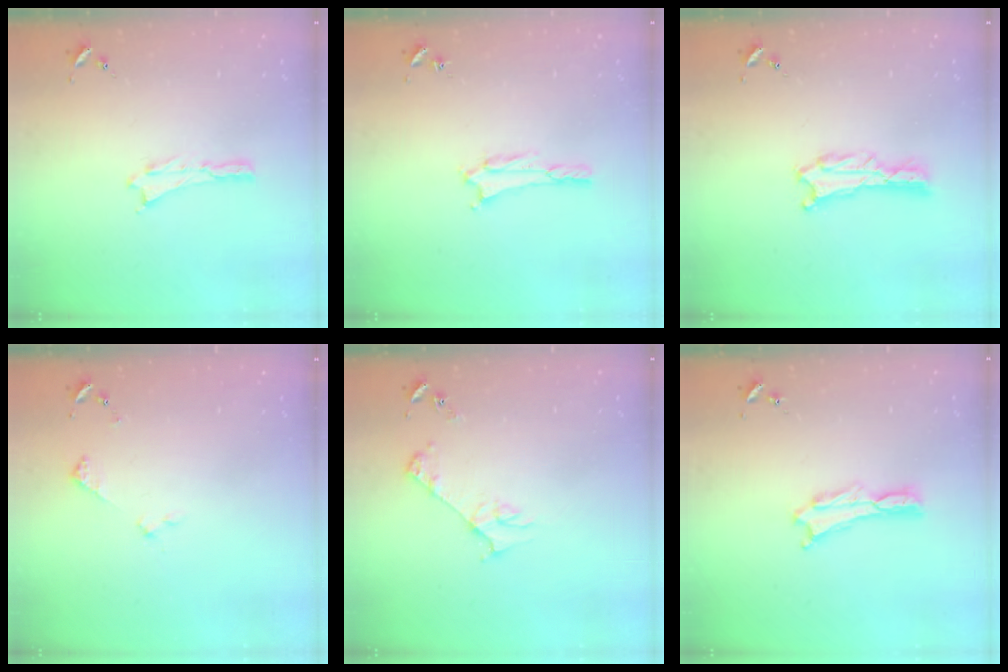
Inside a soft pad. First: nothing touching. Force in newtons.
{"total": 1.5, "press": 1.5, "slide": 0.3}
{"total": 0.9, "press": 0.9, "slide": 0.1}
{"total": 2.9, "press": 2.9, "slide": 0.3}
{"total": 3.8, "press": 3.7, "slide": 0.4}
{"total": 0.0}